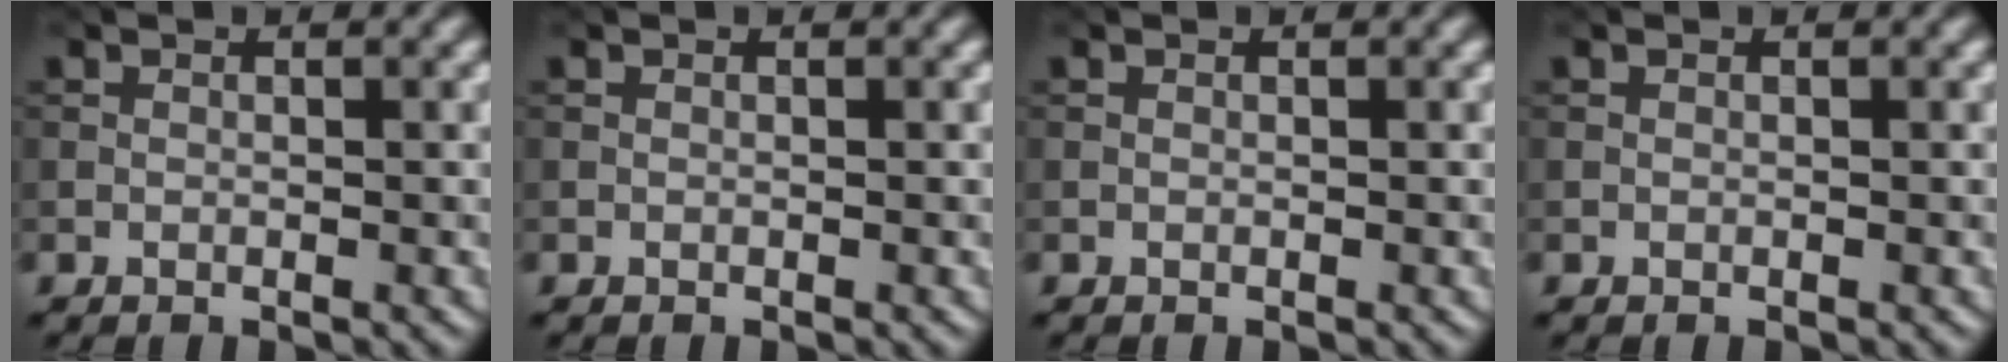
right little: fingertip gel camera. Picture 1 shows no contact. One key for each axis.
{"total": 0.0}
{"total": 0.0}
{"total": 0.0}